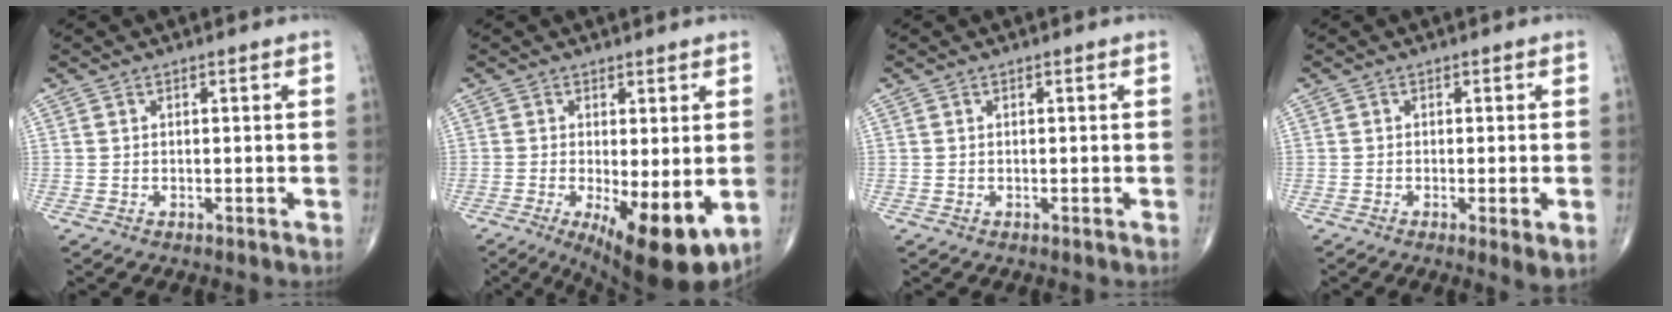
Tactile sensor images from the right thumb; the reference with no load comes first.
{"total": 12.5, "force": [-3.3, 4.1, 11.4], "torque": [-0.165, -0.026, -0.037]}
{"total": 0.0}
{"total": 3.6, "force": [-1.0, 0.6, 3.4], "torque": [-0.058, -0.012, -0.017]}